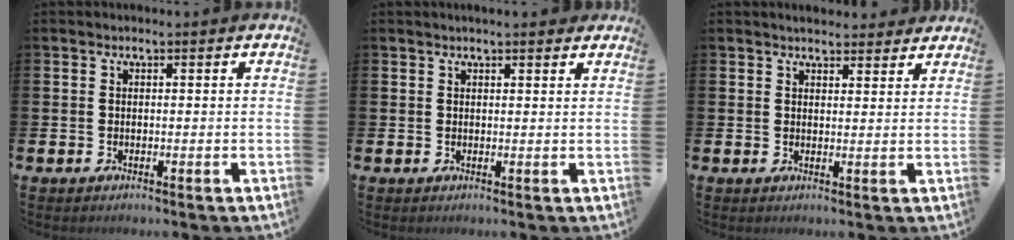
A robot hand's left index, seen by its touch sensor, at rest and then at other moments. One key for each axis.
{"total": 1.4, "fx": 1.4, "fy": 0.1, "fz": 0.3, "tx": 0.002, "ty": -0.004, "tz": 0.023}
{"total": 2.9, "fx": 2.9, "fy": 0.6, "fz": 0.0, "tx": 0.004, "ty": -0.016, "tz": 0.051}